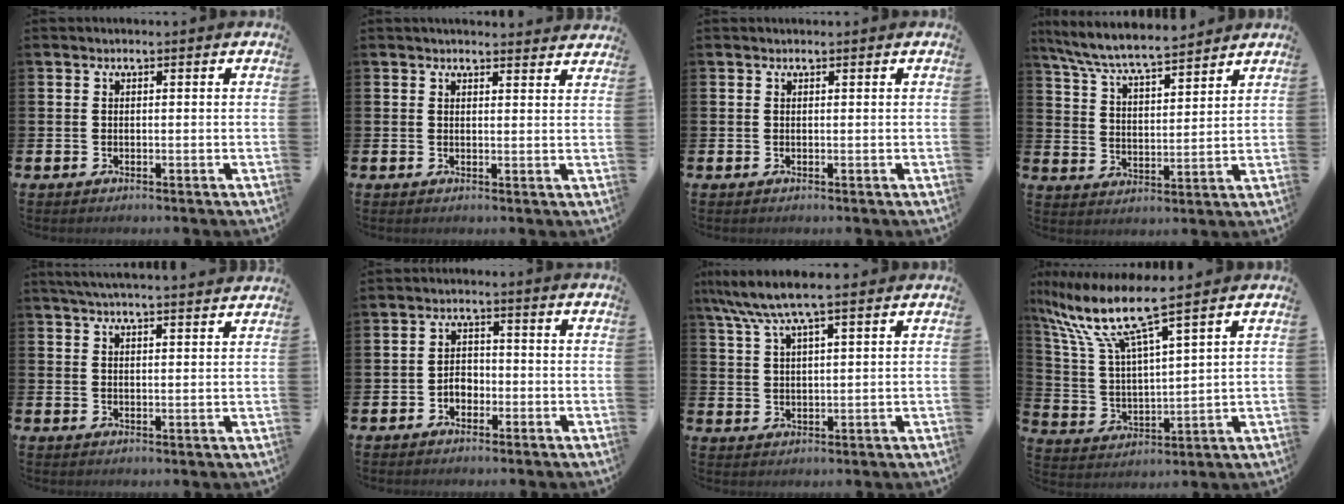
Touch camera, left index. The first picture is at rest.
{"total": 2.4, "force": [2.4, 0.2, -0.1], "torque": [0.005, -0.016, 0.042]}
{"total": 0.0}
{"total": 7.3, "force": [6.9, 0.5, 2.2], "torque": [-0.073, -0.044, 0.123]}
{"total": 4.3, "force": [4.2, -0.4, 0.9], "torque": [-0.026, -0.017, 0.076]}
{"total": 2.5, "force": [-1.2, 1.8, 1.1], "torque": [-0.020, 0.005, -0.029]}
{"total": 7.2, "force": [5.9, 0.9, 4.0], "torque": [-0.097, -0.013, 0.107]}
{"total": 9.3, "force": [7.9, 0.6, 4.9], "torque": [-0.135, -0.046, 0.130]}